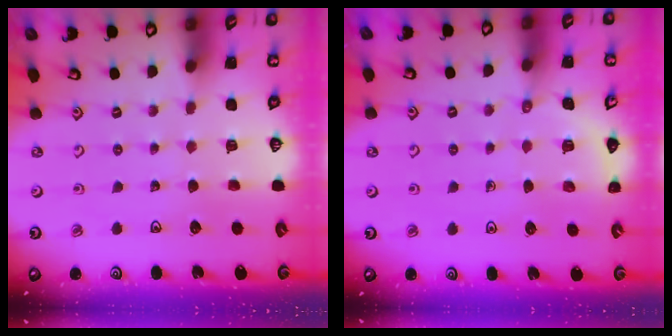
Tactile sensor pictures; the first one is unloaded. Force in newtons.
{"total": 4.4, "press": 4.2, "slide": 1.5}